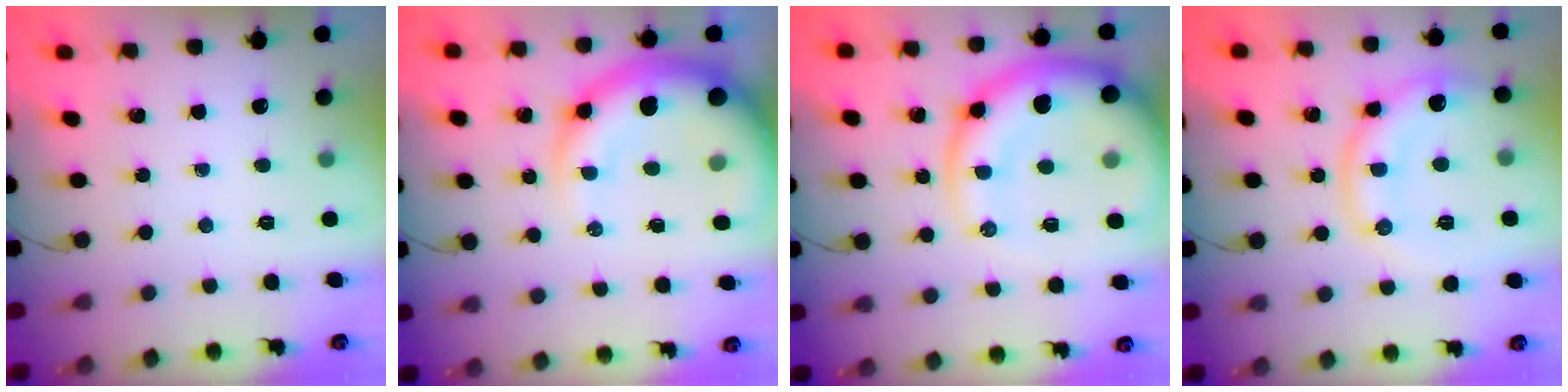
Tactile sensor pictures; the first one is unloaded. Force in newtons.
{"total": 12.8, "press": 12.4, "slide": 3.3}
{"total": 16.4, "press": 15.8, "slide": 4.5}
{"total": 11.2, "press": 11.2, "slide": 0.1}